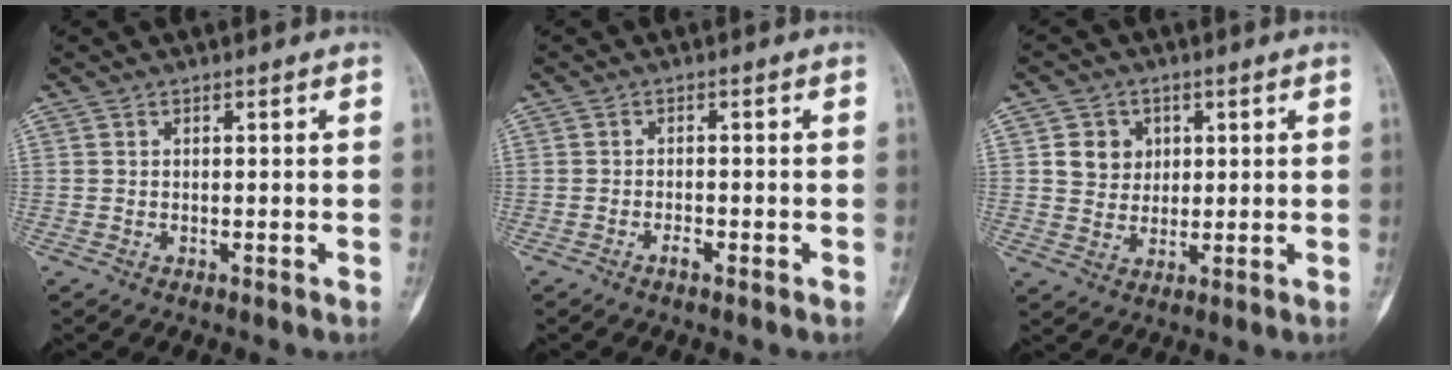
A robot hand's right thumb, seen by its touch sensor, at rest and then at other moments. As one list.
[{"total": 1.4, "force": [-0.9, 0.5, 1.0], "torque": [-0.018, 0.003, -0.017]}, {"total": 5.9, "force": [1.7, 5.2, 2.1], "torque": [-0.007, -0.004, 0.030]}]